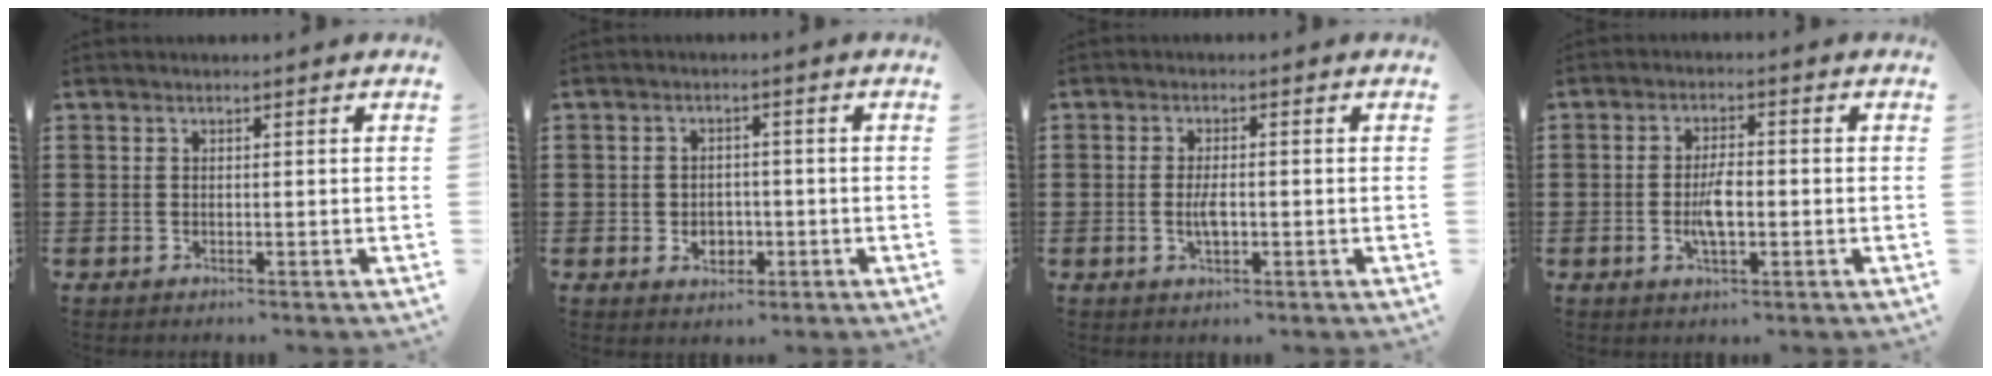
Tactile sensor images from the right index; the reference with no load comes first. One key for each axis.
{"total": 2.8, "fx": -0.7, "fy": 2.4, "fz": 1.4, "tx": -0.025, "ty": 0.000, "tz": -0.018}
{"total": 3.1, "fx": -0.4, "fy": 1.1, "fz": 2.9, "tx": -0.059, "ty": -0.003, "tz": -0.010}
{"total": 4.6, "fx": -0.9, "fy": 1.7, "fz": 4.2, "tx": -0.094, "ty": -0.002, "tz": -0.023}